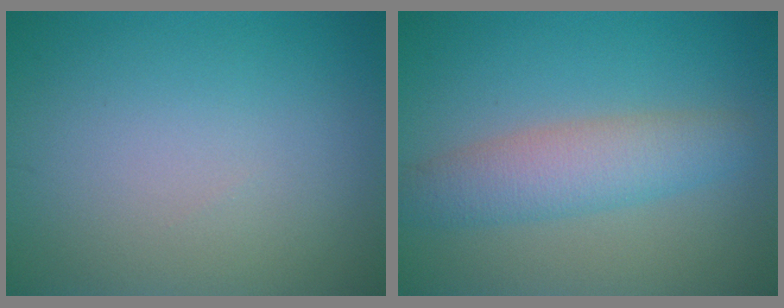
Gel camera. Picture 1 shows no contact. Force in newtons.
{"total": 4.3, "press": 4.3, "slide": 0.2}